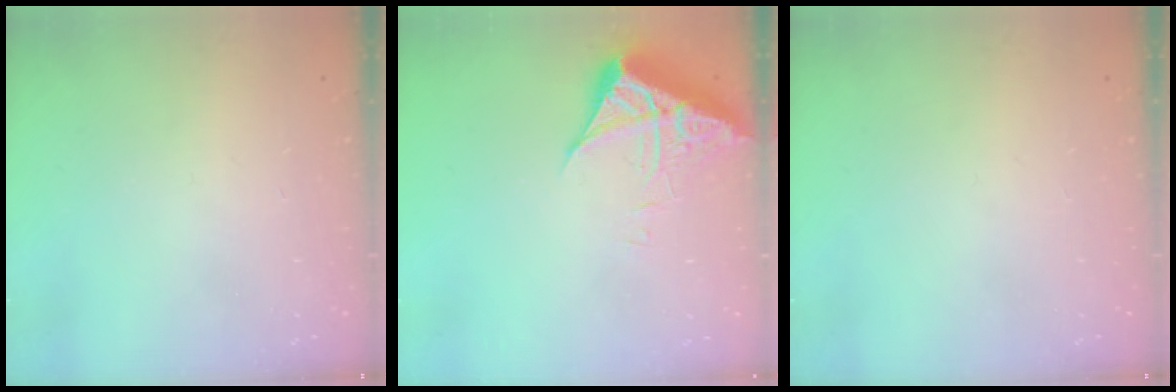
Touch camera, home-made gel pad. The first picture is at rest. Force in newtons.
{"total": 6.1, "press": 6.1, "slide": 0.7}
{"total": 0.0}